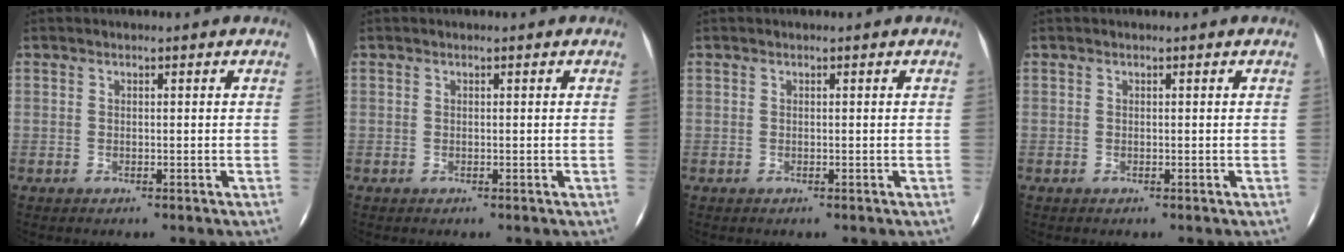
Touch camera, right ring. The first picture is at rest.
{"total": 0.0}
{"total": 0.0}
{"total": 0.0}